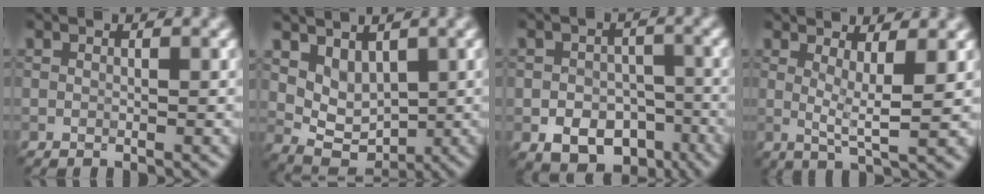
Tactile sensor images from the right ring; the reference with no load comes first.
{"total": 3.6, "force": [1.8, 2.5, 2.0], "torque": [-0.043, -0.015, 0.031]}
{"total": 7.8, "force": [-4.1, 5.7, 3.4], "torque": [-0.040, -0.007, -0.062]}
{"total": 3.7, "force": [1.2, 0.7, 3.4], "torque": [-0.056, -0.011, 0.021]}